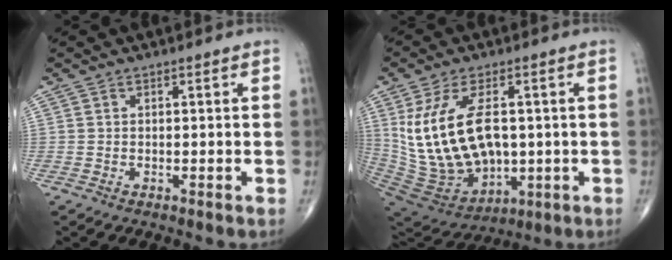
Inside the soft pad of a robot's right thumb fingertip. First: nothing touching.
{"total": 18.7, "force": [2.0, 11.1, 14.9], "torque": [-0.278, -0.013, 0.064]}